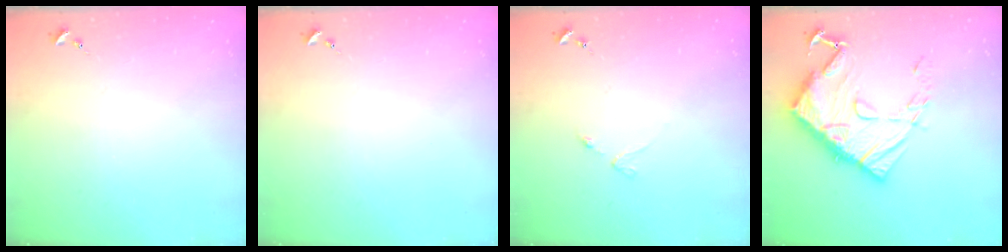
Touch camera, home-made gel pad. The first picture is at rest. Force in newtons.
{"total": 0.0}
{"total": 2.5, "press": 2.4, "slide": 0.4}
{"total": 22.1, "press": 22.0, "slide": 2.0}